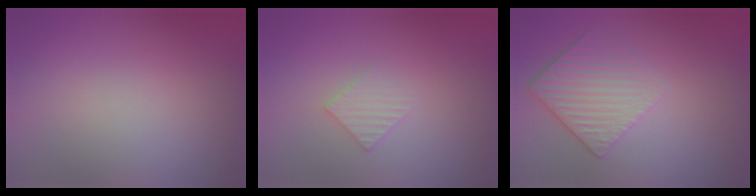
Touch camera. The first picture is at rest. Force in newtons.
{"total": 1.4, "press": 1.4, "slide": 0.2}
{"total": 3.6, "press": 2.6, "slide": 2.6}